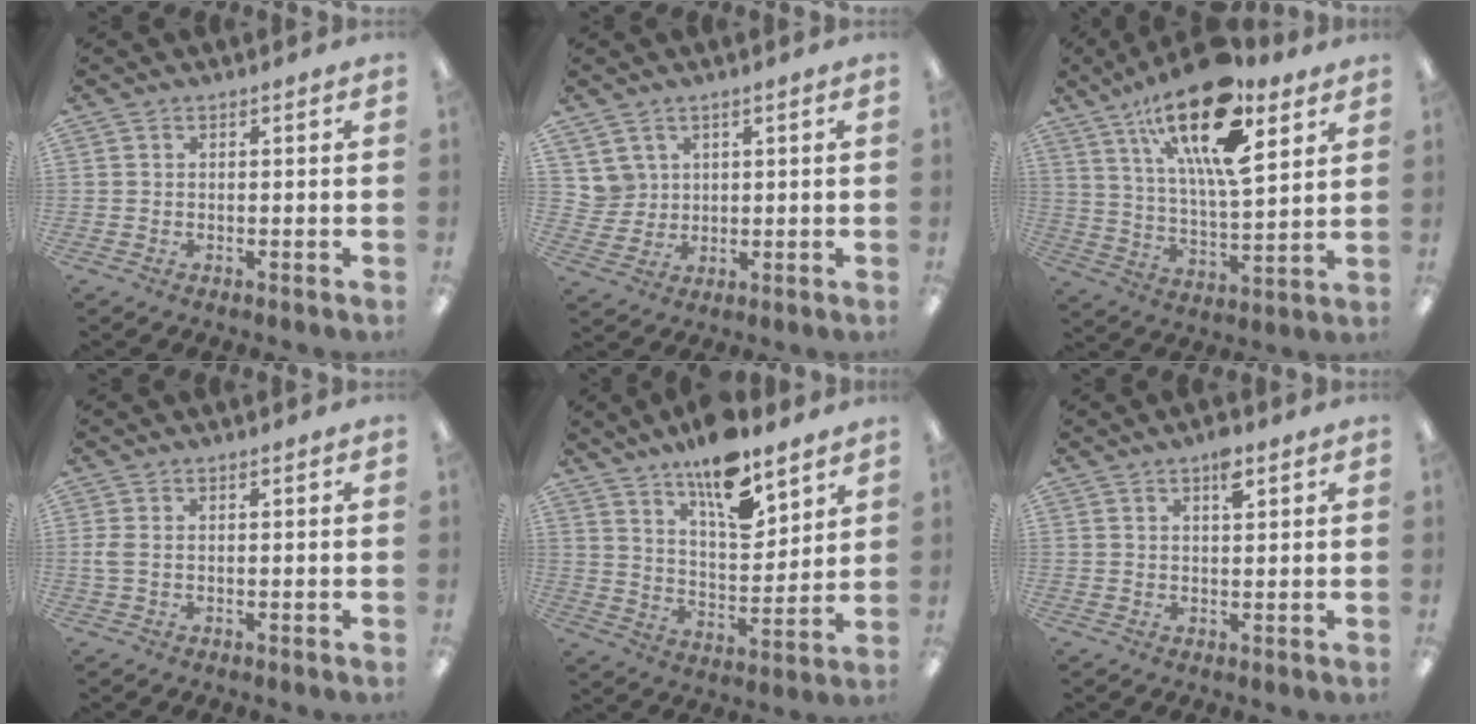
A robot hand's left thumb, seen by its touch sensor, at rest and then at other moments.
{"total": 4.7, "force": [2.8, 3.8, -0.3], "torque": [0.000, -0.012, 0.053]}
{"total": 21.8, "force": [13.0, 7.8, 15.6], "torque": [-0.261, -0.062, 0.215]}
{"total": 2.3, "force": [0.2, 0.9, 2.1], "torque": [-0.048, 0.002, 0.000]}
{"total": 14.7, "force": [11.1, 5.1, 8.3], "torque": [-0.133, -0.068, 0.190]}
{"total": 4.1, "force": [2.5, 1.4, 2.9], "torque": [-0.039, -0.007, 0.039]}